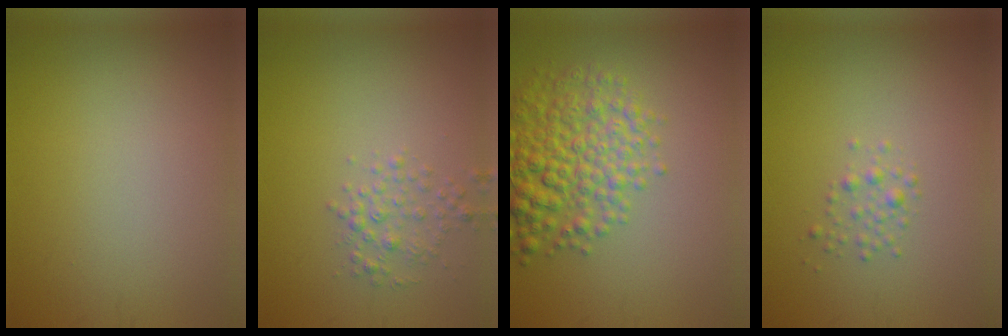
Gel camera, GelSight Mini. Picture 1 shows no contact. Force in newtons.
{"total": 1.9, "press": 1.9, "slide": 0.0}
{"total": 6.4, "press": 6.4, "slide": 0.2}
{"total": 1.2, "press": 1.2, "slide": 0.1}